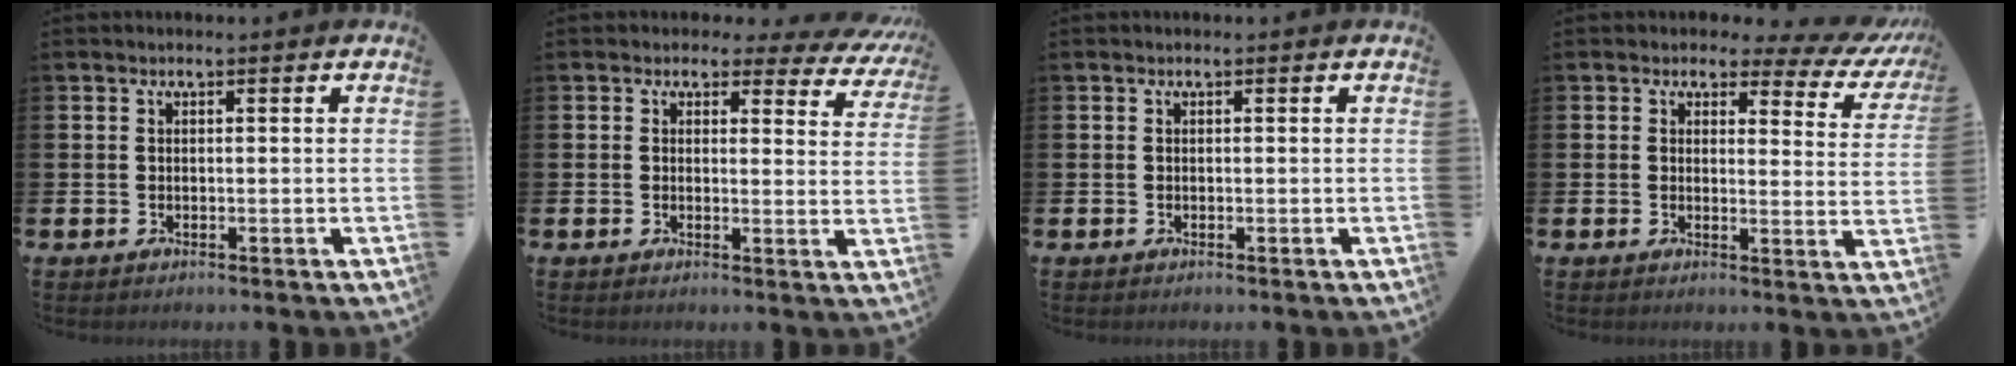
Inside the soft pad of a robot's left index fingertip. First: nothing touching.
{"total": 2.4, "force": [1.8, 1.5, 0.4], "torque": [-0.003, -0.018, 0.022]}
{"total": 0.0}
{"total": 2.8, "force": [2.0, 1.8, 0.9], "torque": [-0.015, -0.026, 0.022]}